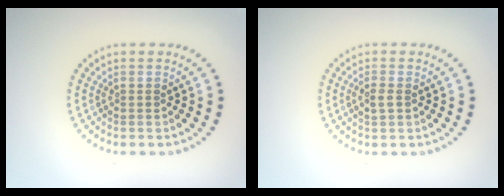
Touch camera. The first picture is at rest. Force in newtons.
{"total": 1.2, "press": 1.2, "slide": 0.2}